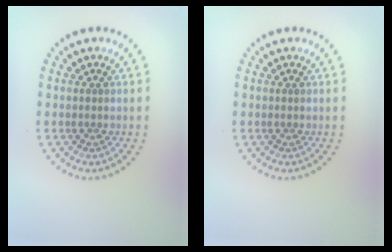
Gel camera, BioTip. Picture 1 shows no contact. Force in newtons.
{"total": 0.0}